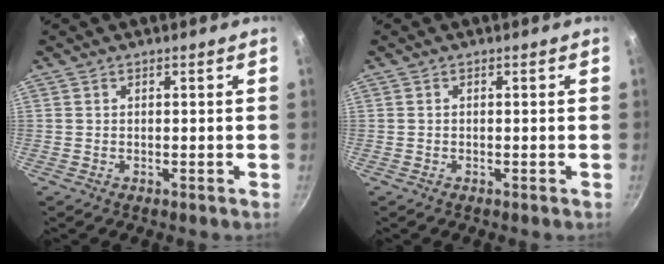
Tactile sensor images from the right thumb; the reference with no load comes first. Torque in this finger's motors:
{"motor_torque": [-0.16, 0.33, -0.21, 0.21, 0.01]}